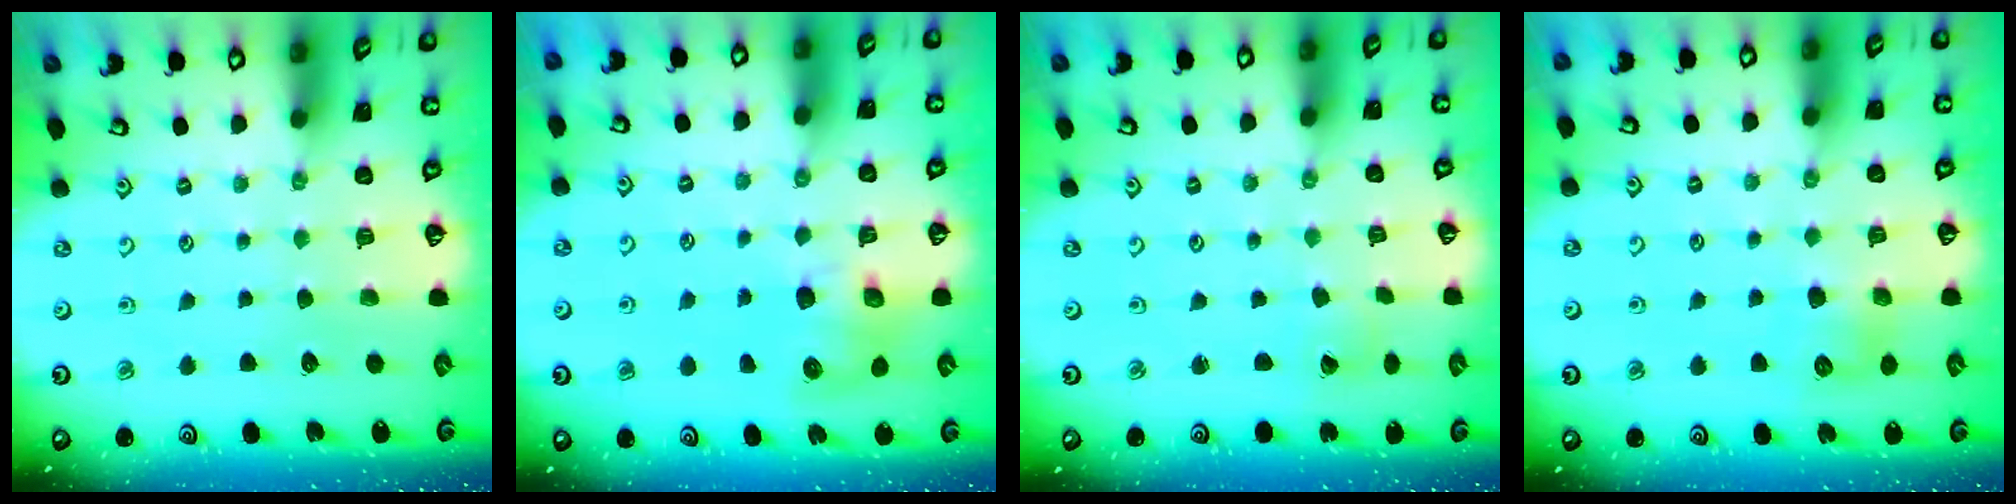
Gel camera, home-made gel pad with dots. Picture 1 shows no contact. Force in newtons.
{"total": 7.5, "press": 7.4, "slide": 1.0}
{"total": 0.8, "press": 0.8, "slide": 0.0}
{"total": 6.8, "press": 6.8, "slide": 0.4}